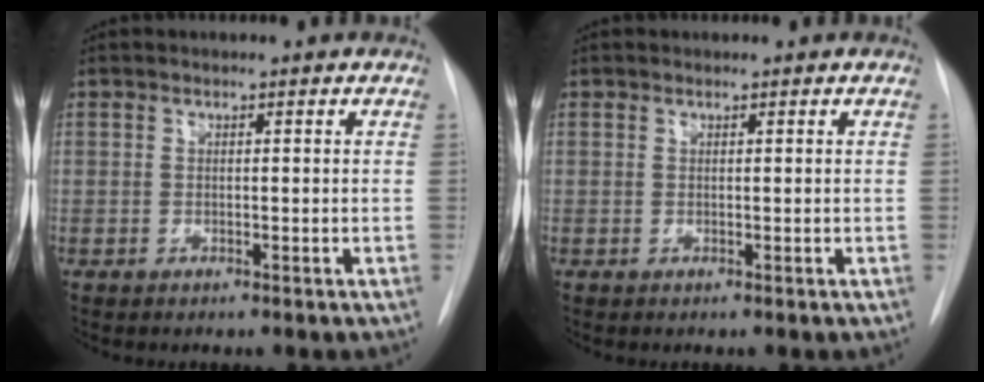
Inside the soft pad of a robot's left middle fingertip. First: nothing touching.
{"total": 0.0}